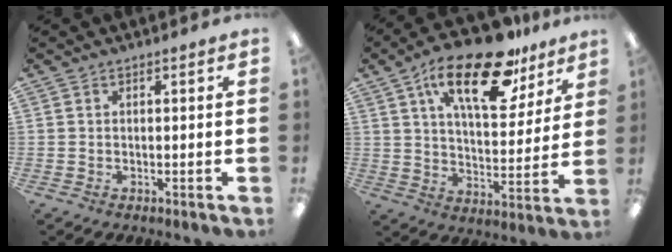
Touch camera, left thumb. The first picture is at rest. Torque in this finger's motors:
{"motor_torque": [0.63, 0.56, 1.60, -1.17, 0.32]}